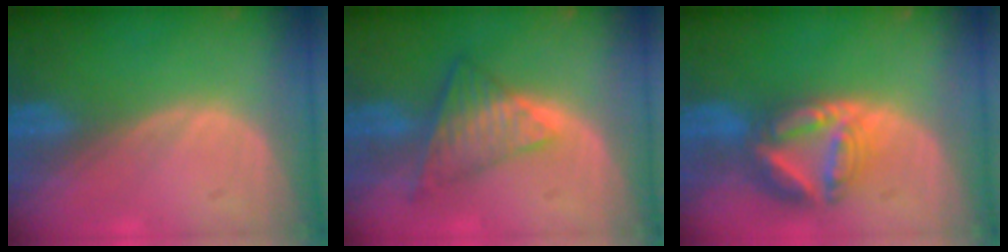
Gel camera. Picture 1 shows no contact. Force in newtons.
{"total": 7.5, "press": 6.2, "slide": 4.3}
{"total": 8.2, "press": 7.1, "slide": 4.0}